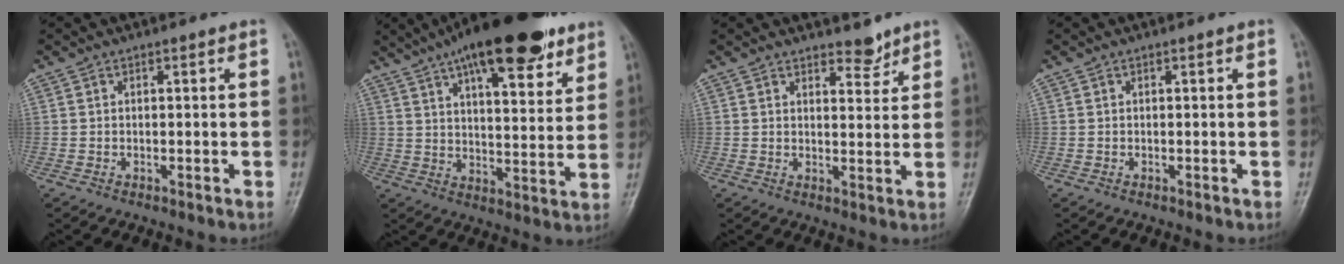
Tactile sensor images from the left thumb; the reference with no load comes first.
{"total": 21.9, "force": [13.8, 7.4, 15.4], "torque": [-0.210, -0.029, 0.212]}
{"total": 3.5, "force": [3.0, 1.5, 1.2], "torque": [0.001, -0.023, 0.045]}
{"total": 0.0}